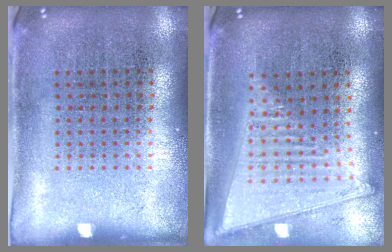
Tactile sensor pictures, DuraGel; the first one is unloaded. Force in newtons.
{"total": 1.8, "press": 1.6, "slide": 0.9}